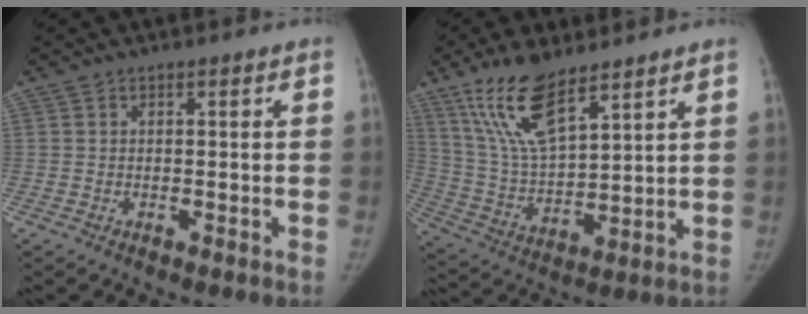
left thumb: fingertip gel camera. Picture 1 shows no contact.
{"total": 14.2, "force": [9.6, 4.6, 9.4], "torque": [-0.168, -0.045, 0.199]}